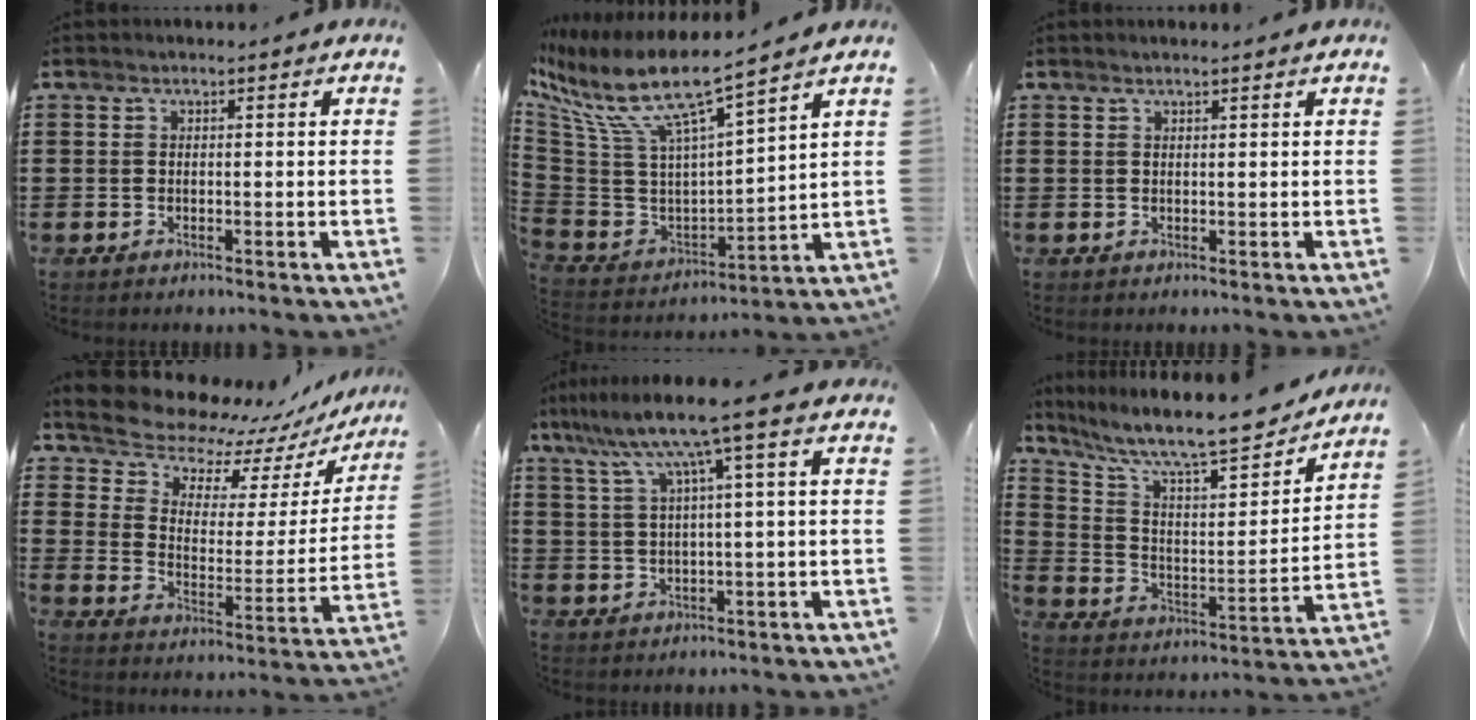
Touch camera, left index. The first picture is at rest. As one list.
[{"total": 10.1, "force": [6.6, 1.9, 7.5], "torque": [-0.173, -0.050, 0.106]}, {"total": 0.8, "force": [0.7, -0.1, 0.5], "torque": [-0.009, -0.001, 0.013]}, {"total": 8.4, "force": [7.9, 2.6, 1.3], "torque": [-0.067, -0.067, 0.137]}, {"total": 8.4, "force": [3.7, -0.2, 7.5], "torque": [-0.160, -0.012, 0.057]}, {"total": 10.9, "force": [9.6, 1.4, 5.0], "torque": [-0.121, -0.072, 0.159]}]